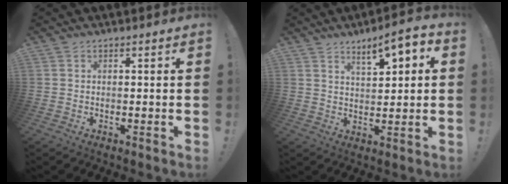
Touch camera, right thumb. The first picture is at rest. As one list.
[{"total": 7.6, "force": [4.3, 2.4, 5.8], "torque": [-0.078, -0.025, 0.068]}]